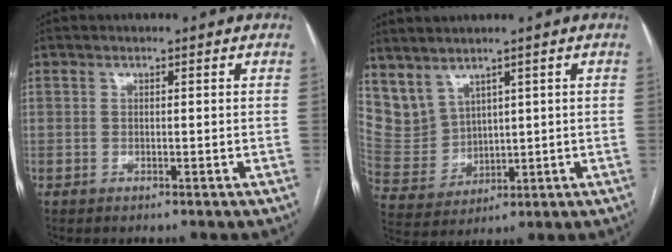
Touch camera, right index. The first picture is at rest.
{"total": 7.1, "force": [5.4, 4.1, 1.9], "torque": [-0.055, 0.009, 0.140]}